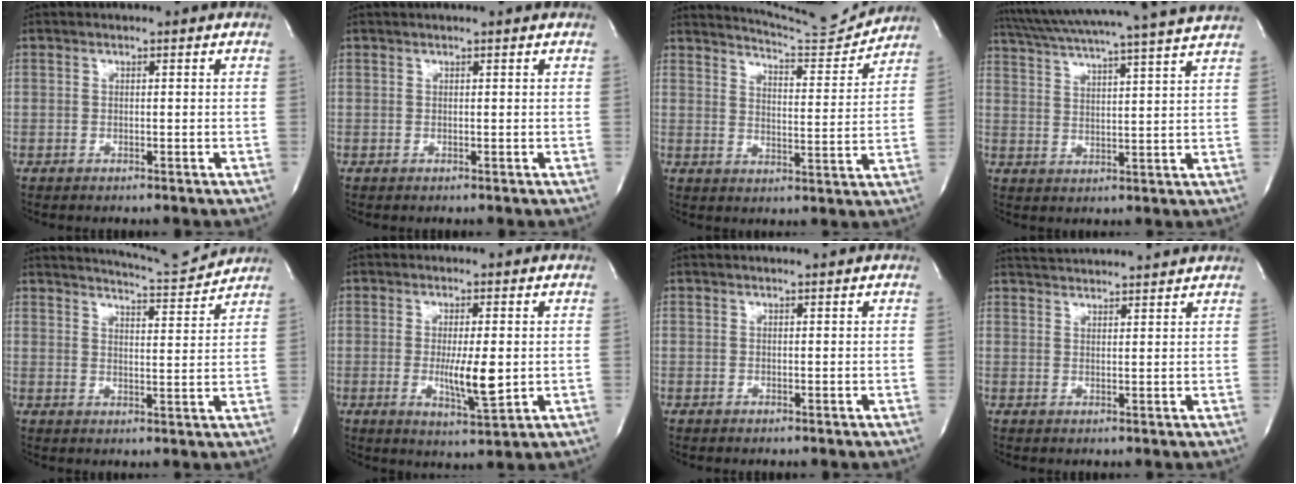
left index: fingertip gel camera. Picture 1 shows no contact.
{"total": 1.6, "force": [1.4, -0.2, 0.6], "torque": [-0.010, 0.015, 0.020]}
{"total": 10.1, "force": [10.0, -1.1, 0.2], "torque": [-0.016, -0.034, 0.146]}
{"total": 20.7, "force": [18.6, -1.6, 9.0], "torque": [-0.163, -0.017, 0.257]}
{"total": 7.7, "force": [7.6, -0.8, 0.6], "torque": [-0.022, -0.016, 0.109]}
{"total": 6.2, "force": [-0.3, 0.9, 6.2], "torque": [-0.109, -0.018, -0.004]}
{"total": 0.9, "force": [0.9, -0.2, 0.2], "torque": [-0.005, 0.000, 0.014]}
{"total": 10.2, "force": [9.8, 0.0, 2.8], "torque": [-0.052, 0.025, 0.135]}